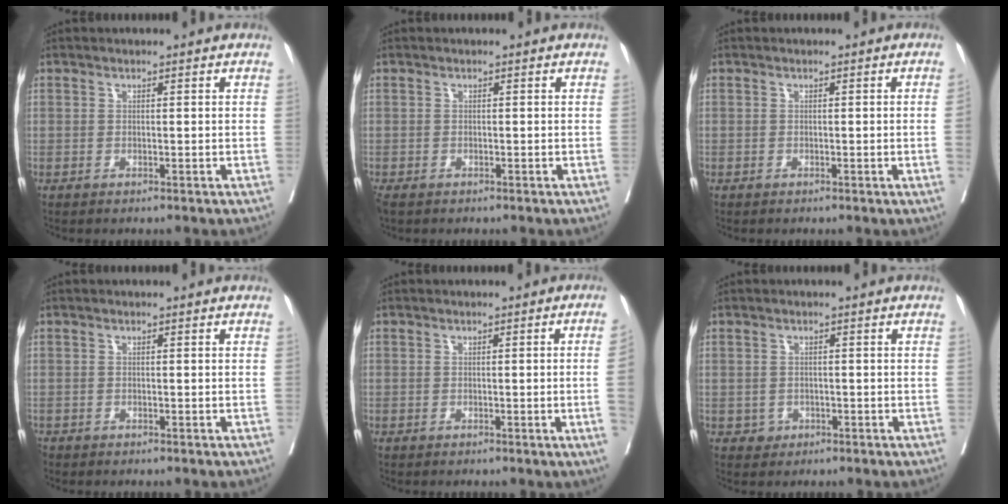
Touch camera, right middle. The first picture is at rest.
{"total": 1.9, "force": [-1.4, 1.0, 0.9], "torque": [-0.023, -0.007, -0.024]}
{"total": 1.0, "force": [-0.1, -0.3, 0.9], "torque": [-0.009, 0.000, 0.000]}
{"total": 1.1, "force": [-0.9, 0.5, 0.2], "torque": [-0.010, -0.002, -0.019]}
{"total": 3.1, "force": [-0.5, -1.2, 2.8], "torque": [-0.033, -0.005, -0.004]}
{"total": 1.3, "force": [-0.5, 1.2, 0.2], "torque": [0.001, 0.005, -0.005]}